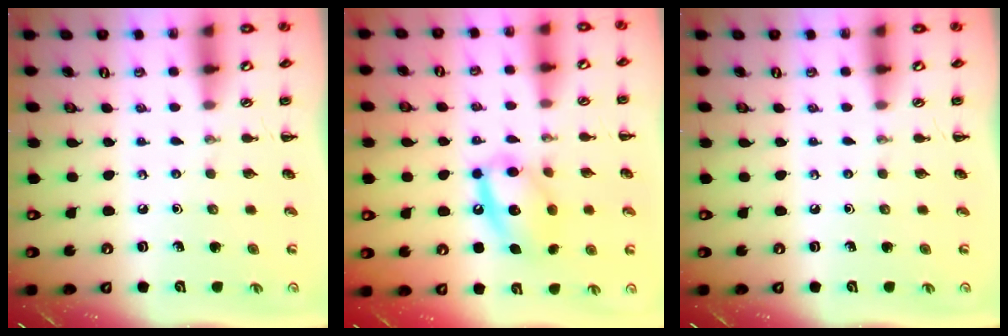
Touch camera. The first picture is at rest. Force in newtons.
{"total": 13.3, "press": 13.1, "slide": 2.4}
{"total": 0.0}